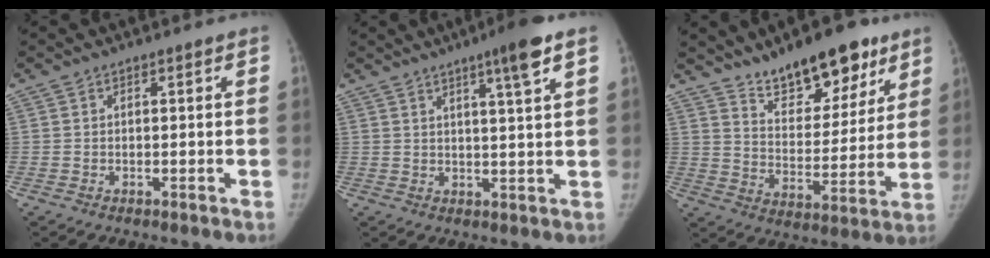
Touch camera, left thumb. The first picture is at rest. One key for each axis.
{"total": 7.0, "fx": 4.0, "fy": 0.0, "fz": 5.8, "tx": -0.085, "ty": -0.017, "tz": 0.060}
{"total": 17.1, "fx": 12.2, "fy": 7.3, "fz": 9.5, "tx": -0.086, "ty": -0.070, "tz": 0.199}